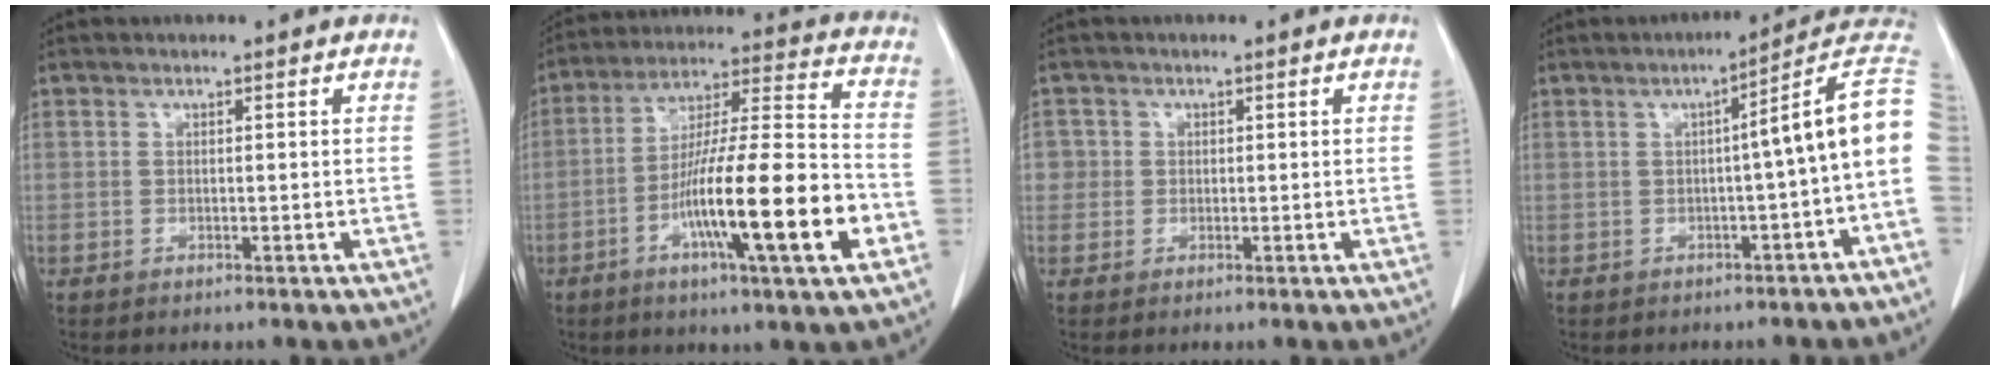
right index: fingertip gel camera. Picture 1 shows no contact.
{"total": 19.6, "force": [-6.8, 1.0, 18.3], "torque": [-0.302, -0.009, -0.113]}
{"total": 2.1, "force": [0.0, 2.1, 0.1], "torque": [0.014, 0.007, -0.002]}
{"total": 9.2, "force": [-0.5, -0.8, 9.2], "torque": [-0.105, 0.029, -0.016]}